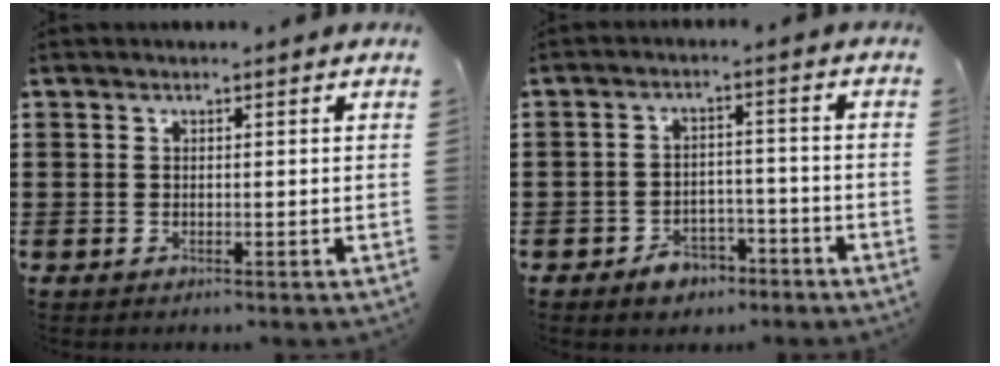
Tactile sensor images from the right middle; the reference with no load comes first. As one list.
[{"total": 3.7, "force": [-3.2, 1.7, 0.9], "torque": [-0.017, 0.010, -0.063]}]